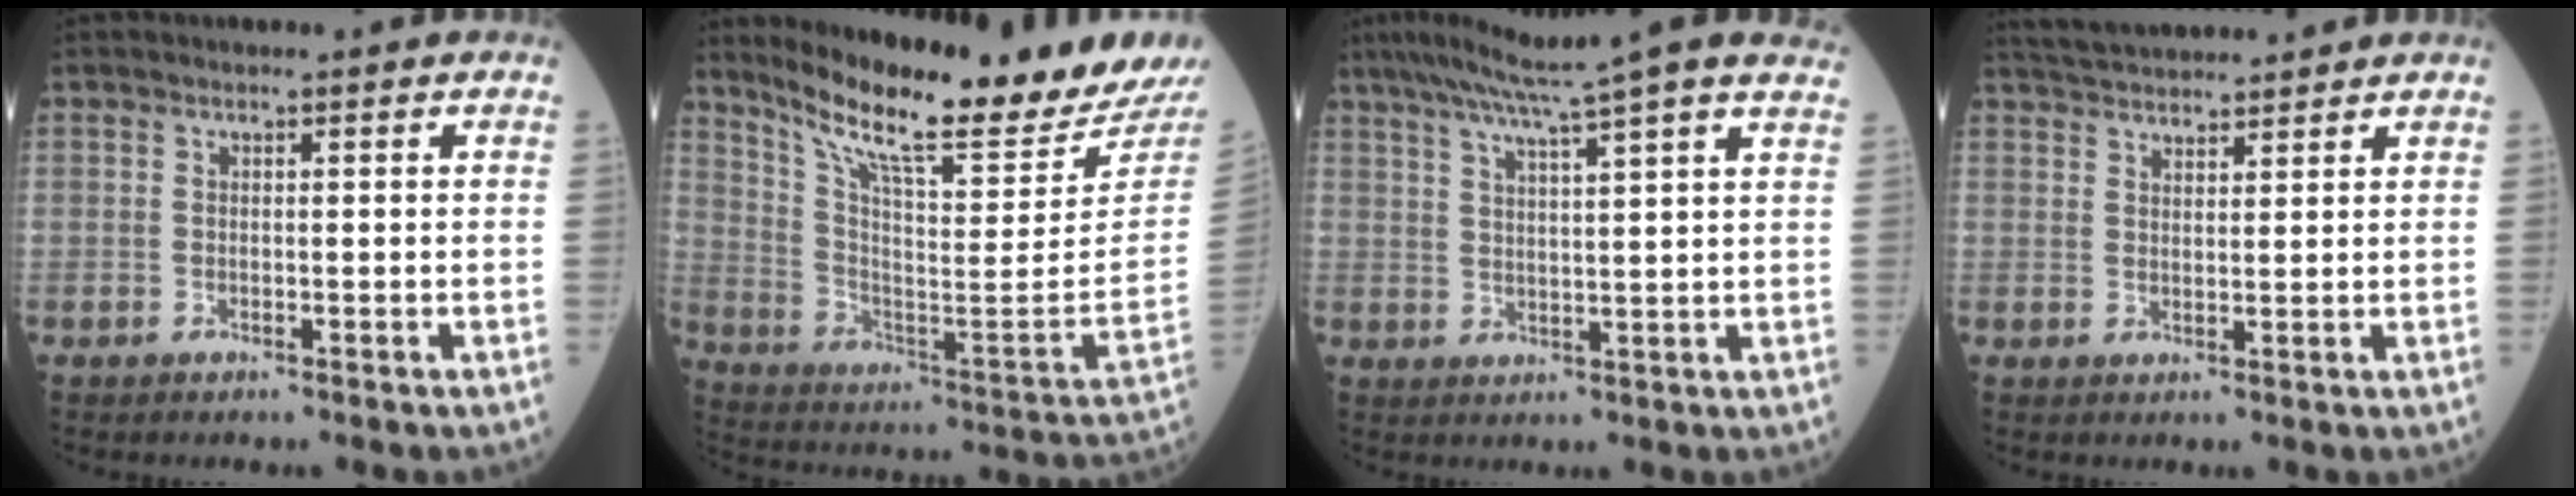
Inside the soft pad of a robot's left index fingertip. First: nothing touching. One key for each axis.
{"total": 22.1, "fx": 19.7, "fy": -0.8, "fz": 9.9, "tx": -0.175, "ty": -0.098, "tz": 0.295}
{"total": 15.0, "fx": 12.3, "fy": -1.3, "fz": 8.4, "tx": -0.144, "ty": 0.017, "tz": 0.160}
{"total": 8.7, "fx": 8.2, "fy": 0.9, "fz": 2.6, "tx": -0.050, "ty": 0.035, "tz": 0.134}